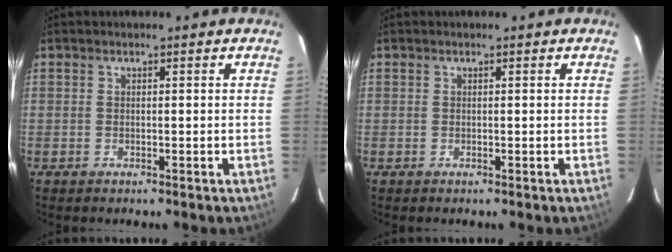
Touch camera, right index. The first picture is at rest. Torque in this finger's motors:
{"motor_torque": [-0.14, 0.07, -0.03, 0.01]}